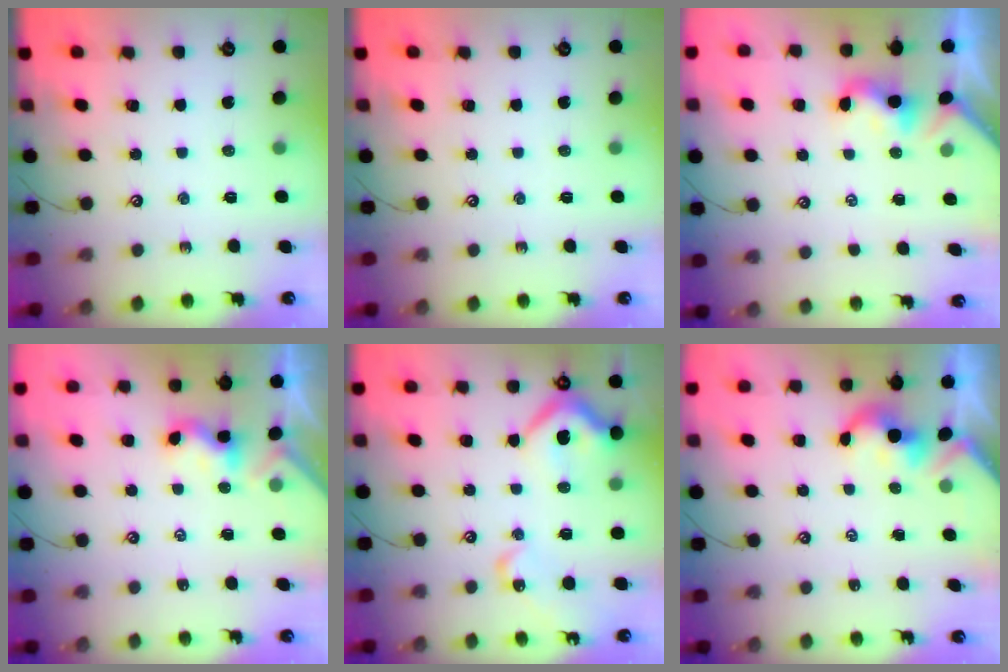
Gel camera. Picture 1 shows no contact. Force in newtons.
{"total": 0.0}
{"total": 2.0, "press": 2.0, "slide": 0.5}
{"total": 2.3, "press": 2.3, "slide": 0.0}
{"total": 13.7, "press": 13.7, "slide": 1.5}
{"total": 1.9, "press": 1.9, "slide": 0.2}